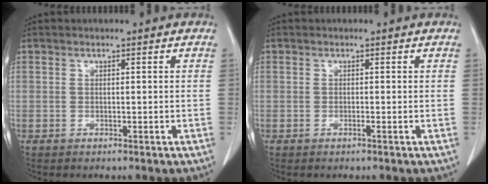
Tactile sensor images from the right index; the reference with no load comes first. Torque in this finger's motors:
{"motor_torque": [-0.10, 0.11, -0.07, 0.01]}